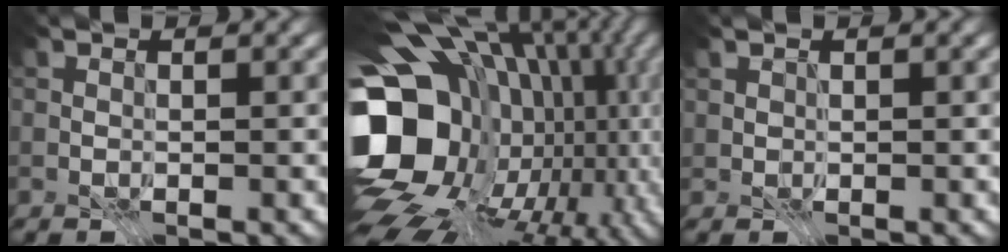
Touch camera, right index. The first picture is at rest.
{"total": 20.3, "force": [-3.1, 14.6, 13.8], "torque": [-0.263, -0.002, -0.032]}
{"total": 0.5, "force": [0.3, 0.4, 0.1], "torque": [-0.004, 0.000, 0.007]}